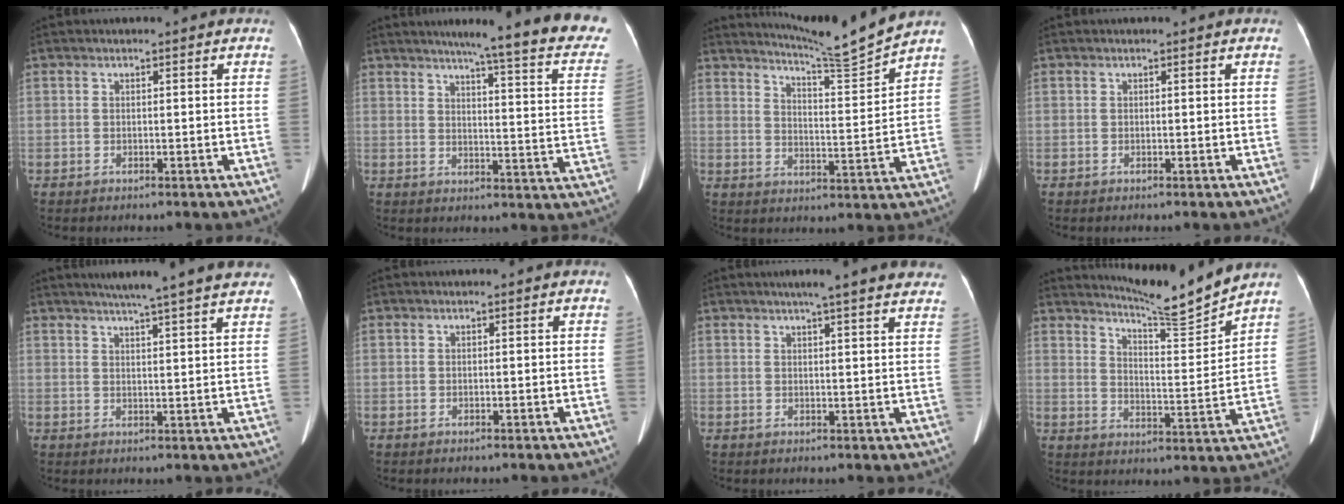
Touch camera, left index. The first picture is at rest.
{"total": 22.0, "force": [18.7, 0.3, 11.6], "torque": [-0.143, -0.066, 0.210]}
{"total": 9.4, "force": [8.9, -2.7, 1.2], "torque": [-0.039, -0.051, 0.145]}
{"total": 0.0}
{"total": 12.1, "force": [10.2, -0.5, 6.4], "torque": [-0.093, 0.017, 0.118]}
{"total": 0.0}
{"total": 12.4, "force": [10.5, 0.7, 6.6], "torque": [-0.085, 0.016, 0.114]}
{"total": 9.8, "force": [9.5, -1.9, 1.6], "torque": [-0.039, -0.043, 0.151]}